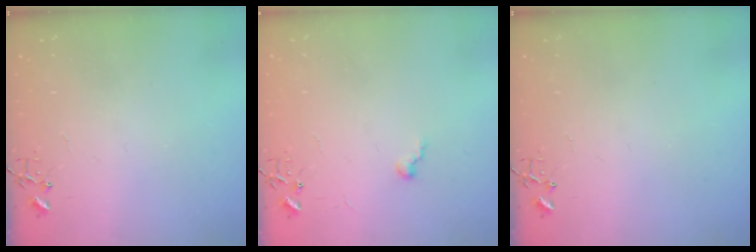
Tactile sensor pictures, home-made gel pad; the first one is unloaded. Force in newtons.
{"total": 5.7, "press": 5.7, "slide": 0.5}
{"total": 0.0}